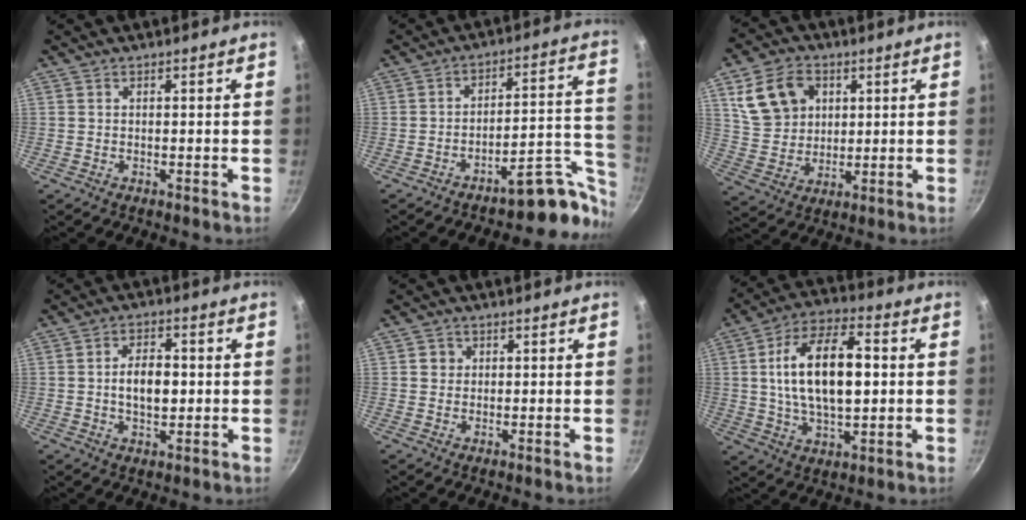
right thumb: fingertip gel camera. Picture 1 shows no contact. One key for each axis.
{"total": 12.8, "fx": -8.9, "fy": 3.4, "fz": 8.5, "tx": -0.059, "ty": 0.116, "tz": -0.125}
{"total": 12.2, "fx": 4.6, "fy": 9.3, "fz": 6.3, "tx": -0.093, "ty": -0.006, "tz": 0.091}
{"total": 7.2, "fx": 0.1, "fy": 4.1, "fz": 5.9, "tx": -0.087, "ty": 0.005, "tz": 0.000}
{"total": 2.0, "fx": 0.5, "fy": 1.9, "fz": 0.6, "tx": 0.001, "ty": 0.001, "tz": 0.005}
{"total": 17.9, "fx": 1.9, "fy": 8.9, "fz": 15.4, "tx": -0.262, "ty": 0.013, "tz": 0.032}